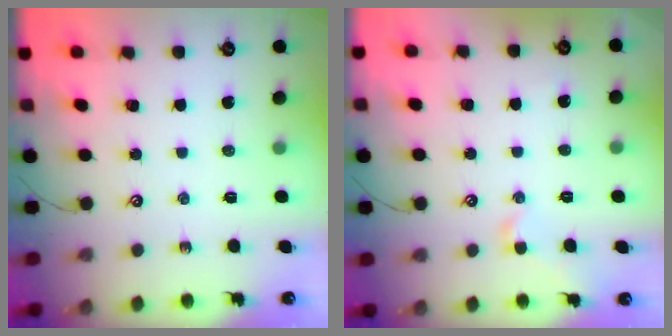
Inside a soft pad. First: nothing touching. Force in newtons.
{"total": 0.6, "press": 0.4, "slide": 0.5}